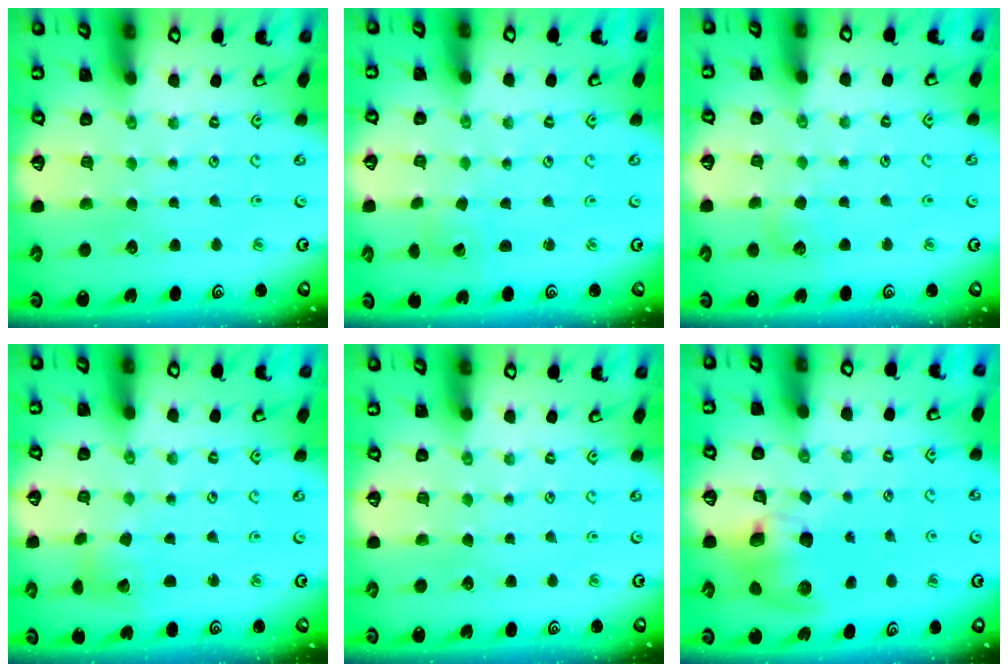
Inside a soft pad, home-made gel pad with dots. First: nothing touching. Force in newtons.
{"total": 2.2, "press": 2.2, "slide": 0.1}
{"total": 4.2, "press": 4.1, "slide": 0.5}
{"total": 3.0, "press": 3.0, "slide": 0.4}
{"total": 0.0}
{"total": 11.3, "press": 11.2, "slide": 1.2}